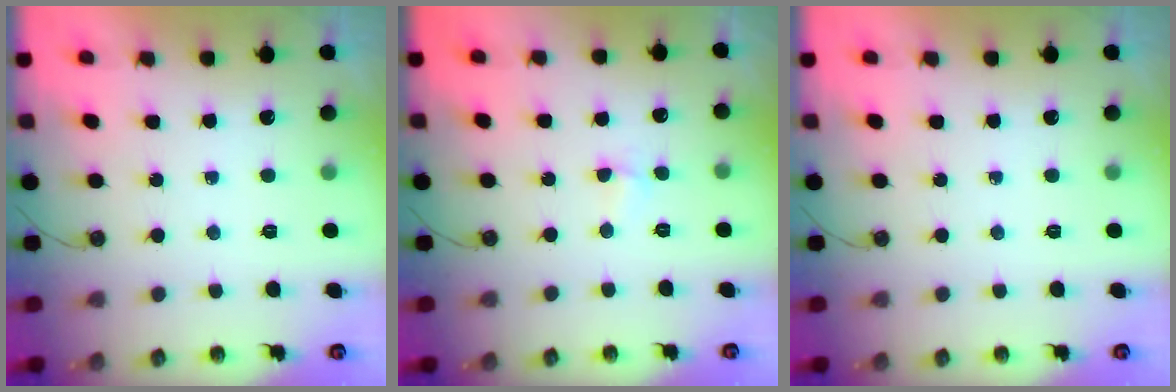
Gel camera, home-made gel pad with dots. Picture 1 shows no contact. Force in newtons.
{"total": 2.3, "press": 2.2, "slide": 0.5}
{"total": 0.0}